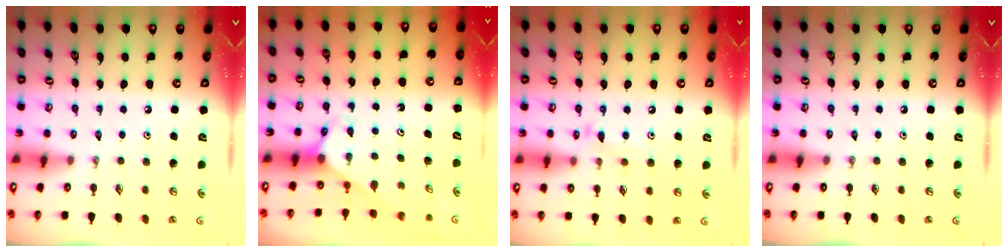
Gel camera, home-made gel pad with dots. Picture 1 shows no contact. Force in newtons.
{"total": 2.6, "press": 2.6, "slide": 0.2}
{"total": 10.4, "press": 10.4, "slide": 0.7}
{"total": 0.0}